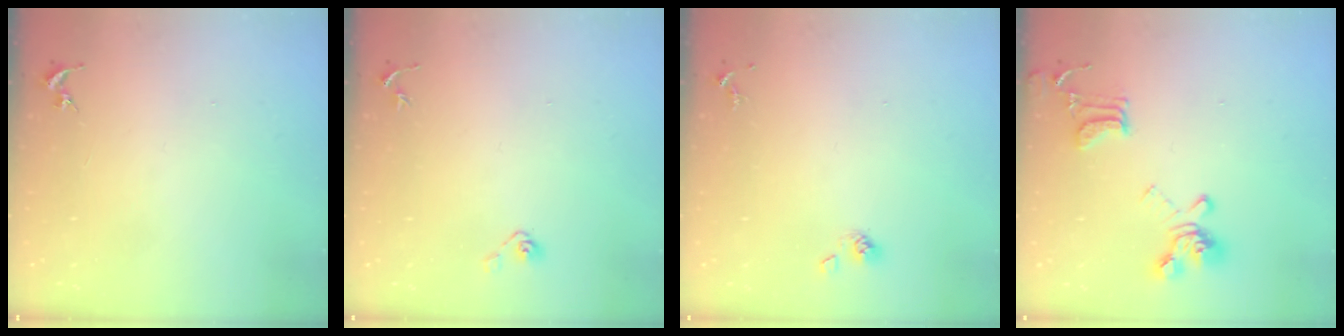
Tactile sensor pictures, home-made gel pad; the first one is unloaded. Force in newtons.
{"total": 4.0, "press": 3.6, "slide": 1.8}
{"total": 4.6, "press": 4.1, "slide": 2.2}
{"total": 16.4, "press": 16.3, "slide": 1.5}